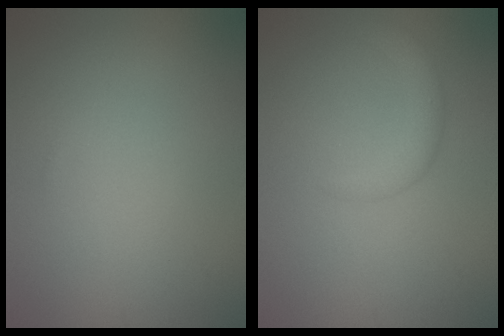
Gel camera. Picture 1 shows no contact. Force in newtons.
{"total": 2.3, "press": 2.3, "slide": 0.2}